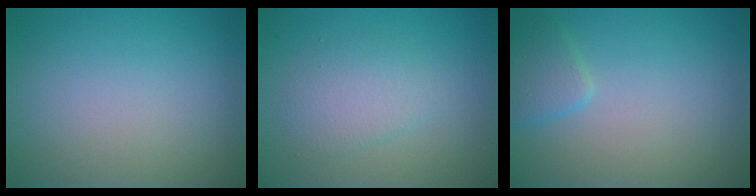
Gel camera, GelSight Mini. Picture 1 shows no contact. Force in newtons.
{"total": 2.7, "press": 2.7, "slide": 0.1}
{"total": 1.9, "press": 1.9, "slide": 0.1}